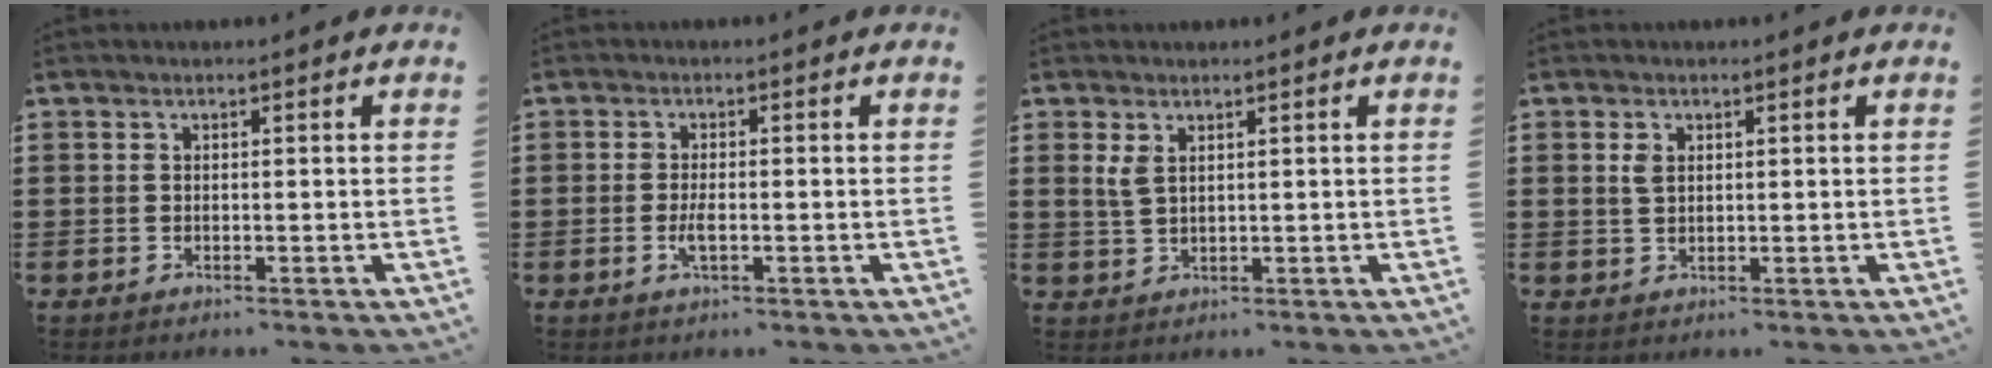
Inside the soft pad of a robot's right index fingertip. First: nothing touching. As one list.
[{"total": 2.5, "force": [-0.7, 0.6, 2.3], "torque": [-0.048, -0.005, -0.013]}, {"total": 2.4, "force": [1.4, 0.9, 1.7], "torque": [-0.037, 0.005, 0.024]}, {"total": 1.8, "force": [0.7, 1.0, 1.4], "torque": [-0.032, 0.004, 0.012]}]